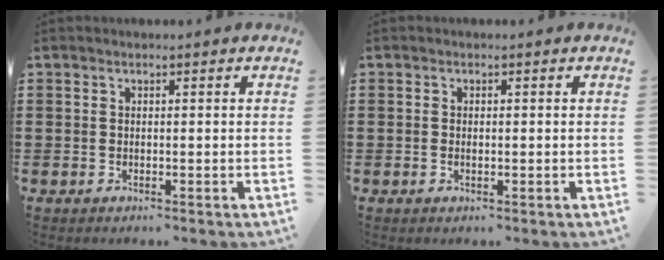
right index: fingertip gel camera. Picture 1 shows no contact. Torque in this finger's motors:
{"motor_torque": [-0.66, 1.25, -0.02, 0.00]}